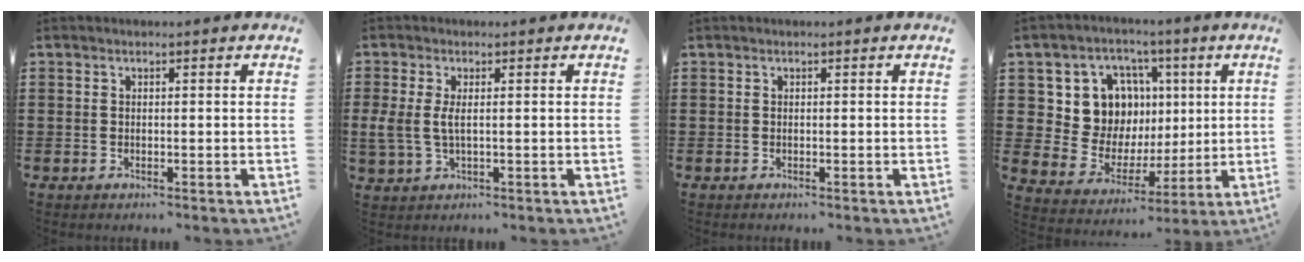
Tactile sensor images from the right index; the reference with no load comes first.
{"total": 3.5, "force": [0.3, 1.2, 3.2], "torque": [-0.093, -0.011, -0.002]}
{"total": 0.0}
{"total": 11.3, "force": [3.5, 10.0, 3.9], "torque": [-0.095, -0.014, 0.073]}